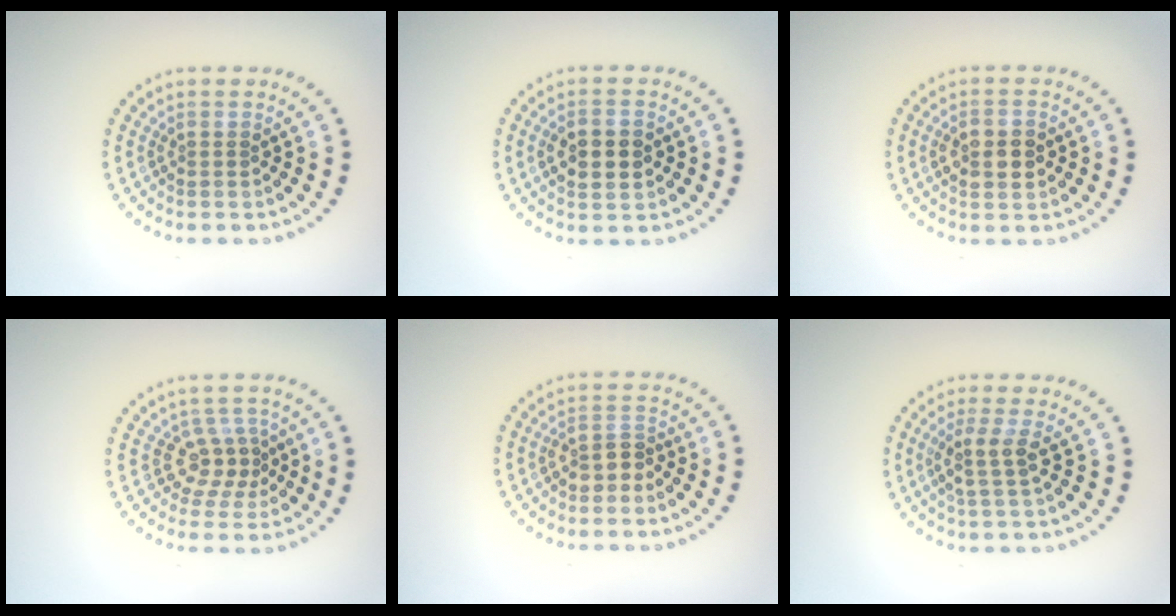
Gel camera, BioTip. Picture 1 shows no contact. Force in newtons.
{"total": 4.0, "press": 4.0, "slide": 0.1}
{"total": 2.8, "press": 2.8, "slide": 0.1}
{"total": 2.8, "press": 2.1, "slide": 1.9}
{"total": 2.1, "press": 2.0, "slide": 0.9}
{"total": 2.5, "press": 1.9, "slide": 1.6}